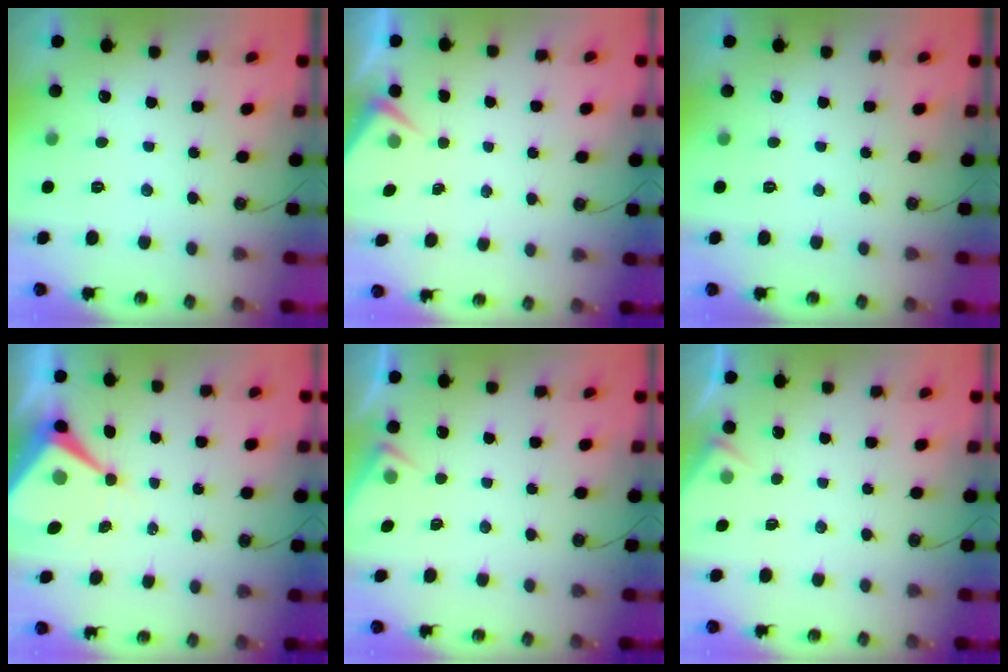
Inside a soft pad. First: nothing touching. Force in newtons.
{"total": 3.1, "press": 3.1, "slide": 0.5}
{"total": 0.0}
{"total": 9.0, "press": 9.0, "slide": 0.9}
{"total": 3.8, "press": 3.8, "slide": 0.6}
{"total": 3.5, "press": 3.5, "slide": 0.6}